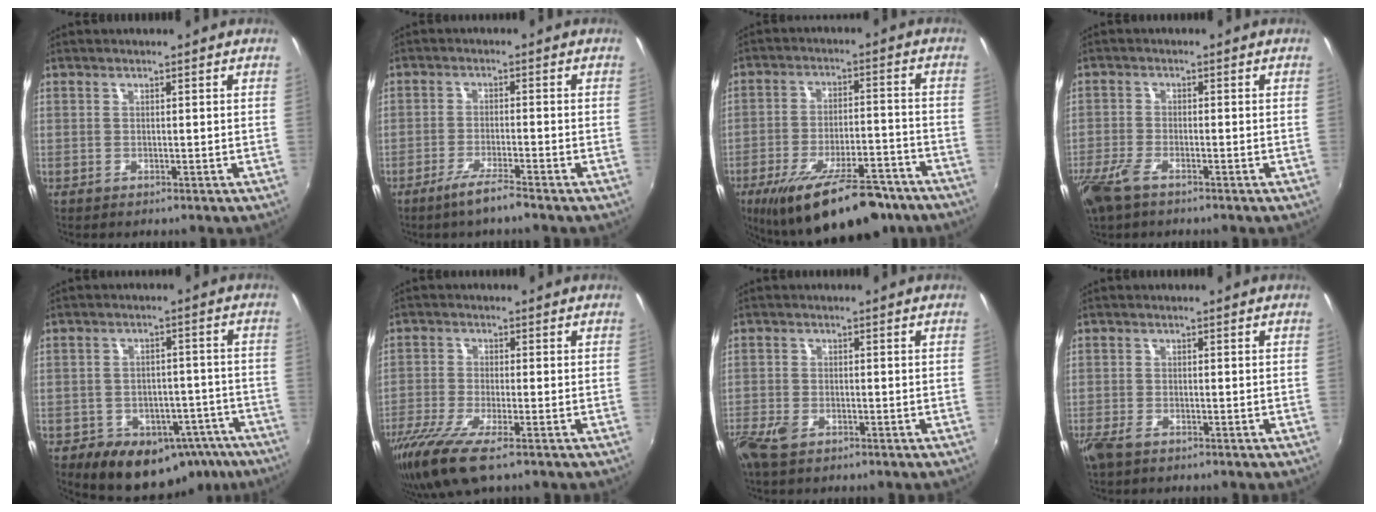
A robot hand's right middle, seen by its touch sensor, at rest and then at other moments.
{"total": 4.6, "force": [-3.5, -0.1, 3.0], "torque": [-0.073, -0.006, -0.067]}
{"total": 21.1, "force": [-15.2, 6.9, 12.9], "torque": [-0.224, -0.031, -0.215]}
{"total": 7.0, "force": [-4.7, 2.6, 4.6], "torque": [-0.123, -0.021, -0.094]}
{"total": 16.7, "force": [-9.7, 11.4, 7.3], "torque": [-0.142, 0.026, -0.101]}
{"total": 10.1, "force": [-6.7, 2.0, 7.3], "torque": [-0.174, -0.036, -0.127]}
{"total": 5.2, "force": [-3.4, 2.5, 3.1], "torque": [-0.081, -0.016, -0.067]}
{"total": 3.7, "force": [-2.5, 1.5, 2.2], "torque": [-0.055, -0.013, -0.048]}